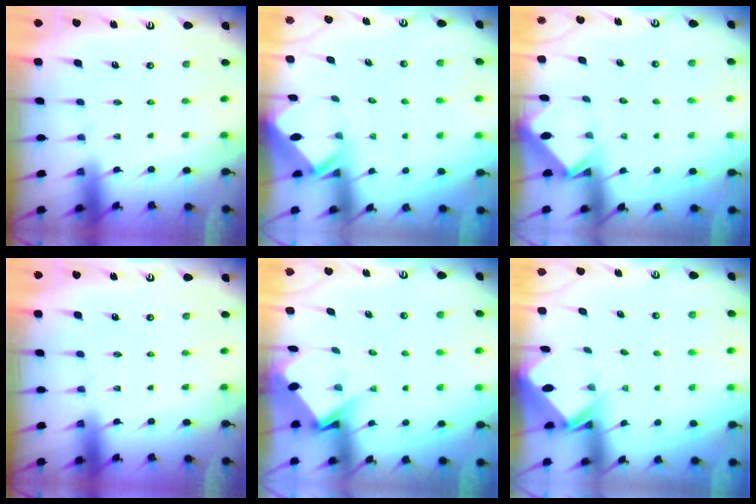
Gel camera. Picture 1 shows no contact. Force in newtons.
{"total": 3.0, "press": 3.0, "slide": 0.2}
{"total": 3.5, "press": 3.5, "slide": 0.5}
{"total": 0.0}
{"total": 5.4, "press": 5.4, "slide": 0.2}
{"total": 2.5, "press": 2.5, "slide": 0.1}